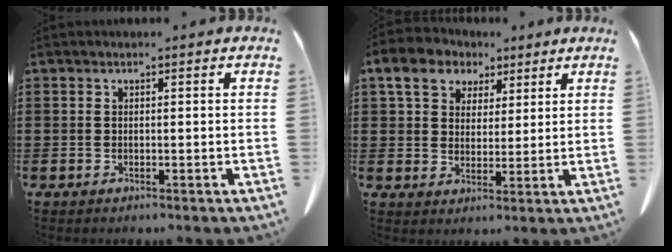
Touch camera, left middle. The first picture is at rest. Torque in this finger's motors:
{"motor_torque": [0.79, -0.12, 0.36, 0.10]}